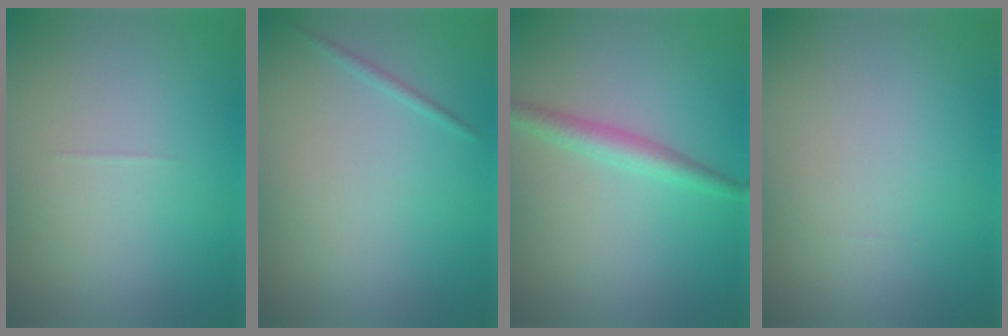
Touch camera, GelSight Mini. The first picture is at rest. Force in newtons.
{"total": 0.7, "press": 0.7, "slide": 0.0}
{"total": 2.3, "press": 2.3, "slide": 0.0}
{"total": 0.0}